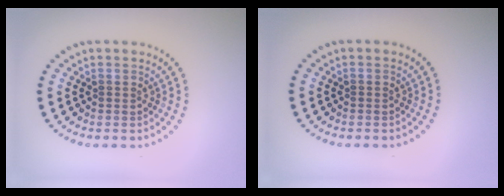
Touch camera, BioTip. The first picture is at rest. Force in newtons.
{"total": 0.0}